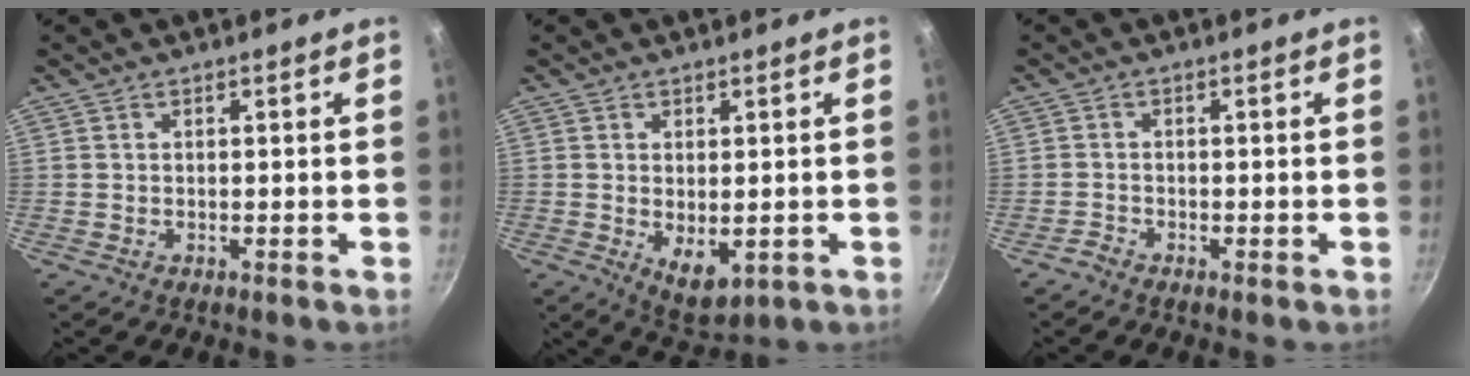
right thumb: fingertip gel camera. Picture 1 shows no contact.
{"total": 6.4, "force": [-0.9, 3.6, 5.2], "torque": [-0.070, -0.014, 0.002]}
{"total": 1.3, "force": [-1.2, 0.6, 0.2], "torque": [-0.005, 0.008, -0.026]}